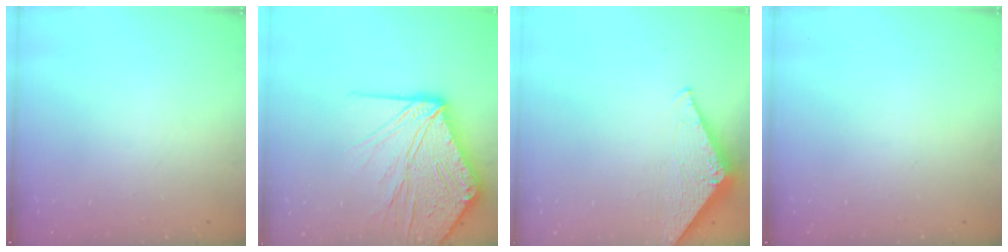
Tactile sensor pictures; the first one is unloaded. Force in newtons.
{"total": 21.9, "press": 21.7, "slide": 2.3}
{"total": 3.2, "press": 3.2, "slide": 0.3}
{"total": 0.0}